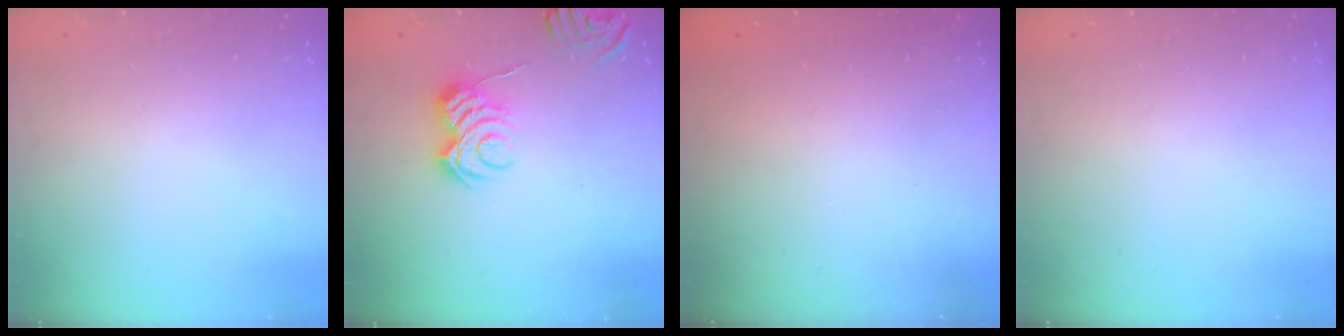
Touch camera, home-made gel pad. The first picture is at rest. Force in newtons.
{"total": 5.4, "press": 5.3, "slide": 1.0}
{"total": 2.3, "press": 2.2, "slide": 0.8}
{"total": 0.0}